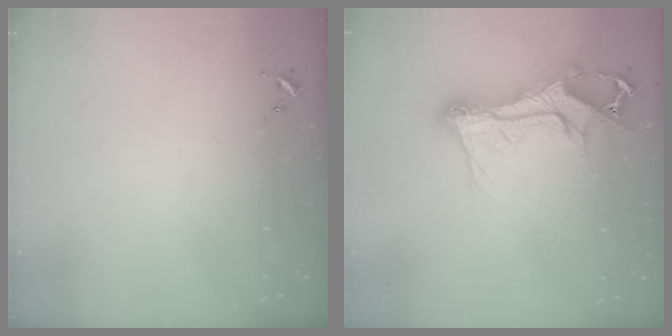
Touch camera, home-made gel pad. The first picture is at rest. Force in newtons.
{"total": 16.4, "press": 16.3, "slide": 1.3}